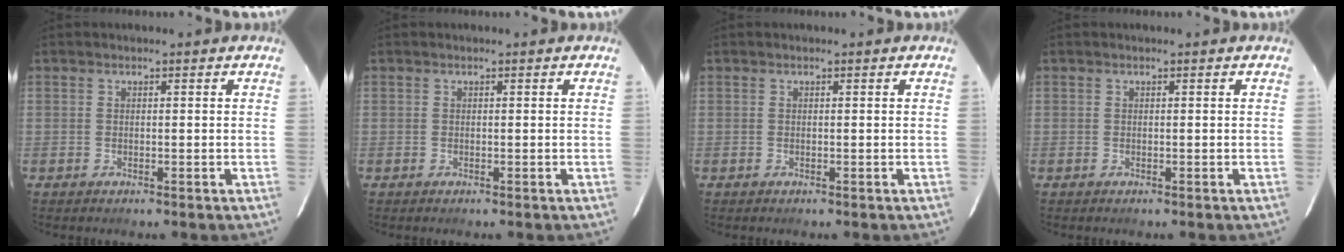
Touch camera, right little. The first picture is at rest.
{"total": 0.0}
{"total": 0.0}
{"total": 0.0}